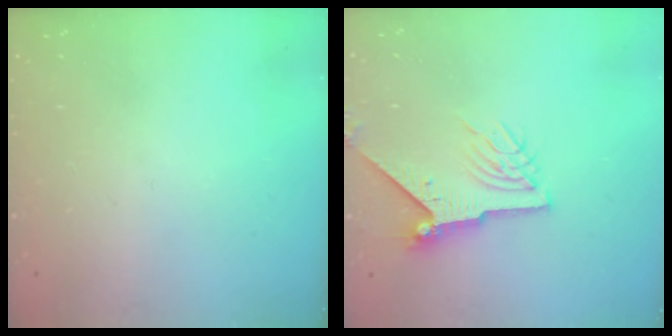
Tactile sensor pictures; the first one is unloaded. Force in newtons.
{"total": 8.4, "press": 8.4, "slide": 0.6}